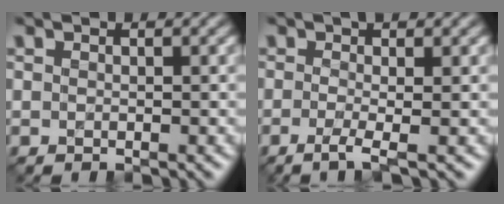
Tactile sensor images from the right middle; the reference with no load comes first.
{"total": 2.7, "force": [-0.6, 0.6, 2.6], "torque": [-0.044, 0.000, -0.020]}